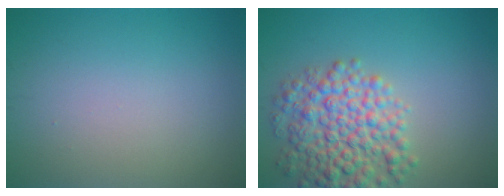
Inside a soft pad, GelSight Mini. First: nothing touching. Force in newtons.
{"total": 7.0, "press": 7.0, "slide": 0.2}